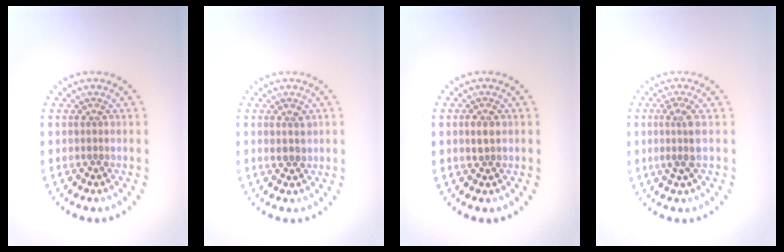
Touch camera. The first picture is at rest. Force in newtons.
{"total": 1.3, "press": 1.3, "slide": 0.3}
{"total": 1.4, "press": 1.4, "slide": 0.1}
{"total": 2.3, "press": 1.9, "slide": 1.4}